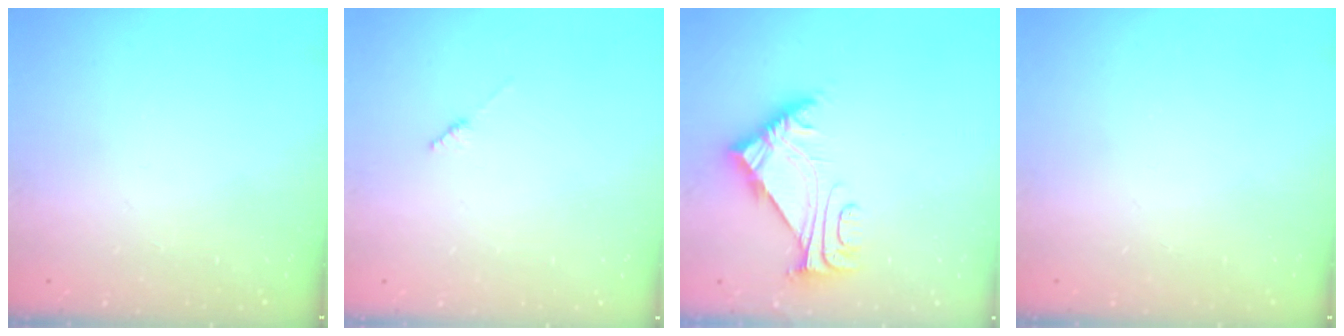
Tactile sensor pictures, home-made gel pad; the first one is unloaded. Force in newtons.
{"total": 1.8, "press": 1.7, "slide": 0.3}
{"total": 6.5, "press": 6.5, "slide": 0.2}
{"total": 0.0}